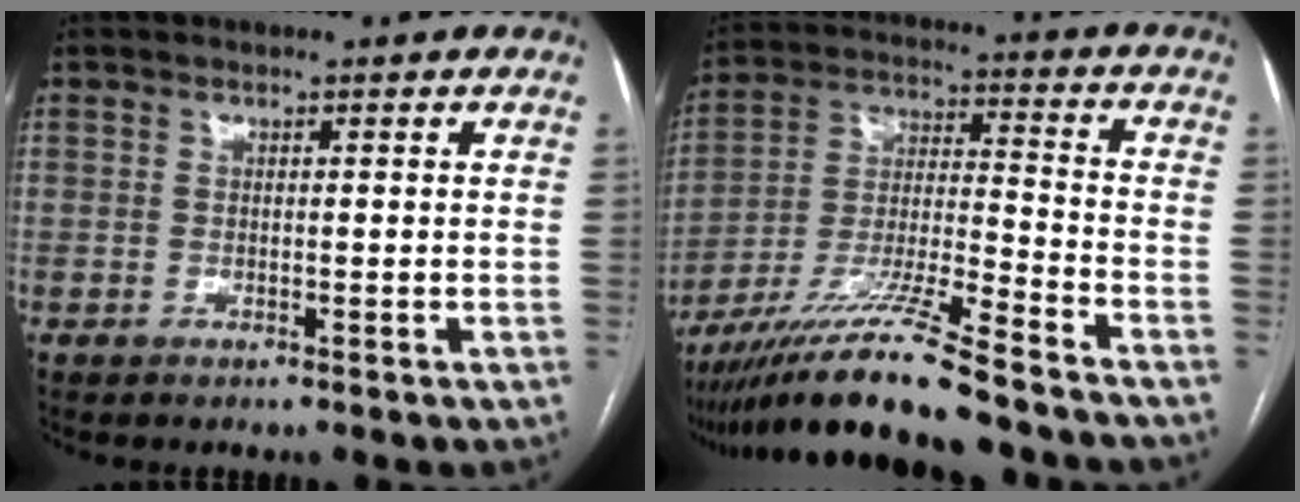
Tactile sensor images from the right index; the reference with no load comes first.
{"total": 16.7, "force": [-13.2, 0.1, 10.2], "torque": [-0.206, -0.020, -0.239]}